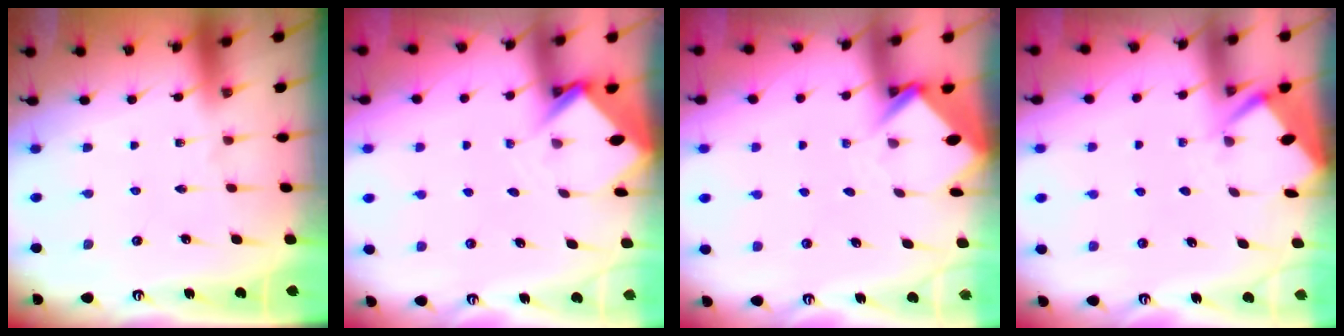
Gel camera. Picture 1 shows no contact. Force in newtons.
{"total": 3.5, "press": 3.4, "slide": 0.3}
{"total": 3.9, "press": 3.9, "slide": 0.2}
{"total": 2.8, "press": 2.8, "slide": 0.4}